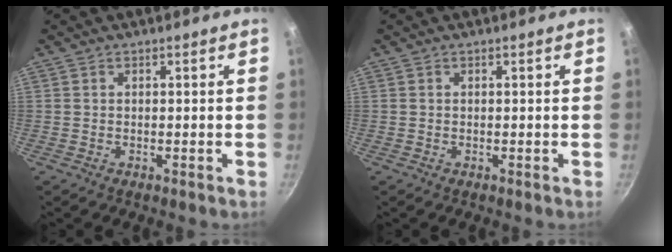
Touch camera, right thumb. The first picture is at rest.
{"total": 0.0}